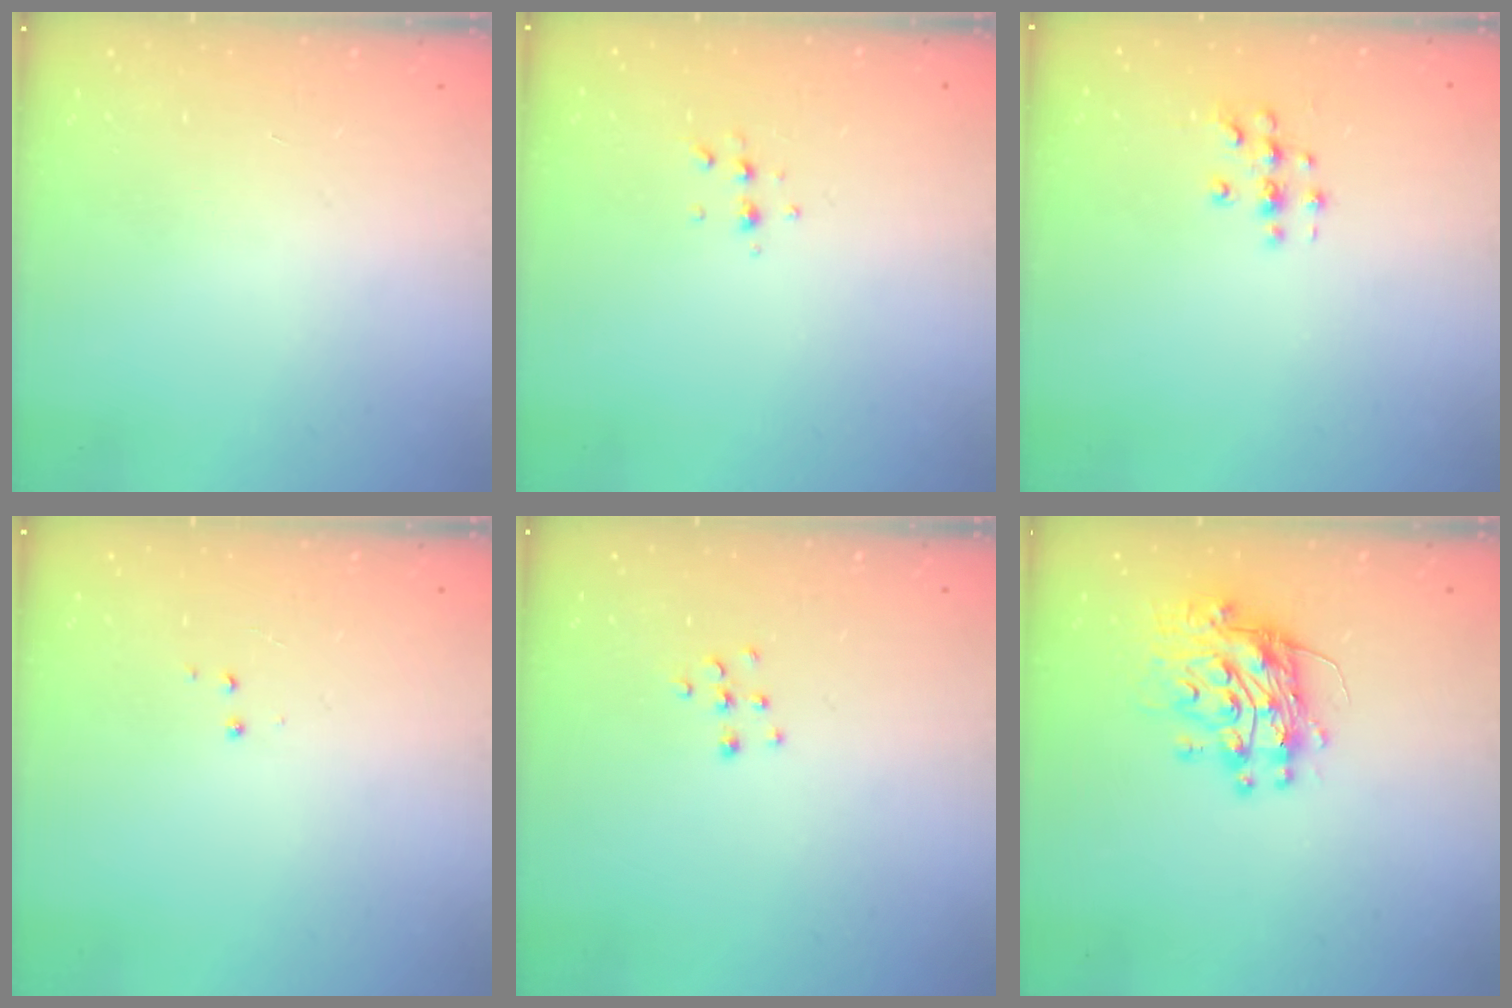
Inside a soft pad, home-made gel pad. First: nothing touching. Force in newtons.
{"total": 3.9, "press": 3.8, "slide": 1.2}
{"total": 3.9, "press": 3.8, "slide": 0.5}
{"total": 2.9, "press": 2.8, "slide": 0.4}
{"total": 5.8, "press": 5.8, "slide": 0.3}
{"total": 11.7, "press": 11.6, "slide": 1.2}